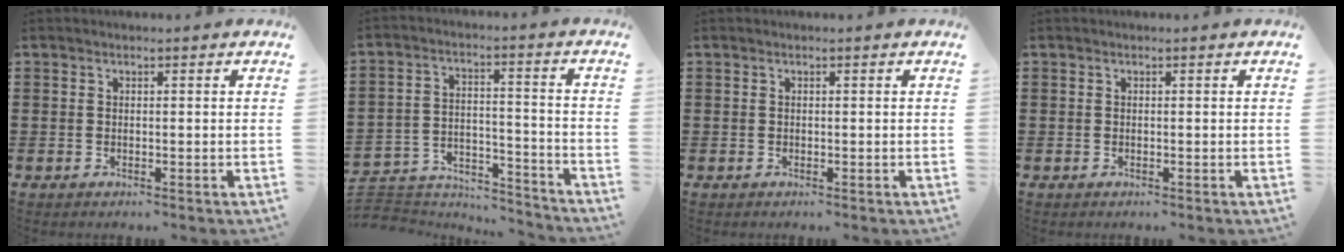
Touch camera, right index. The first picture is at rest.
{"total": 5.5, "force": [-5.4, 0.9, 0.6], "torque": [-0.025, 0.004, -0.112]}
{"total": 0.0}
{"total": 0.0}